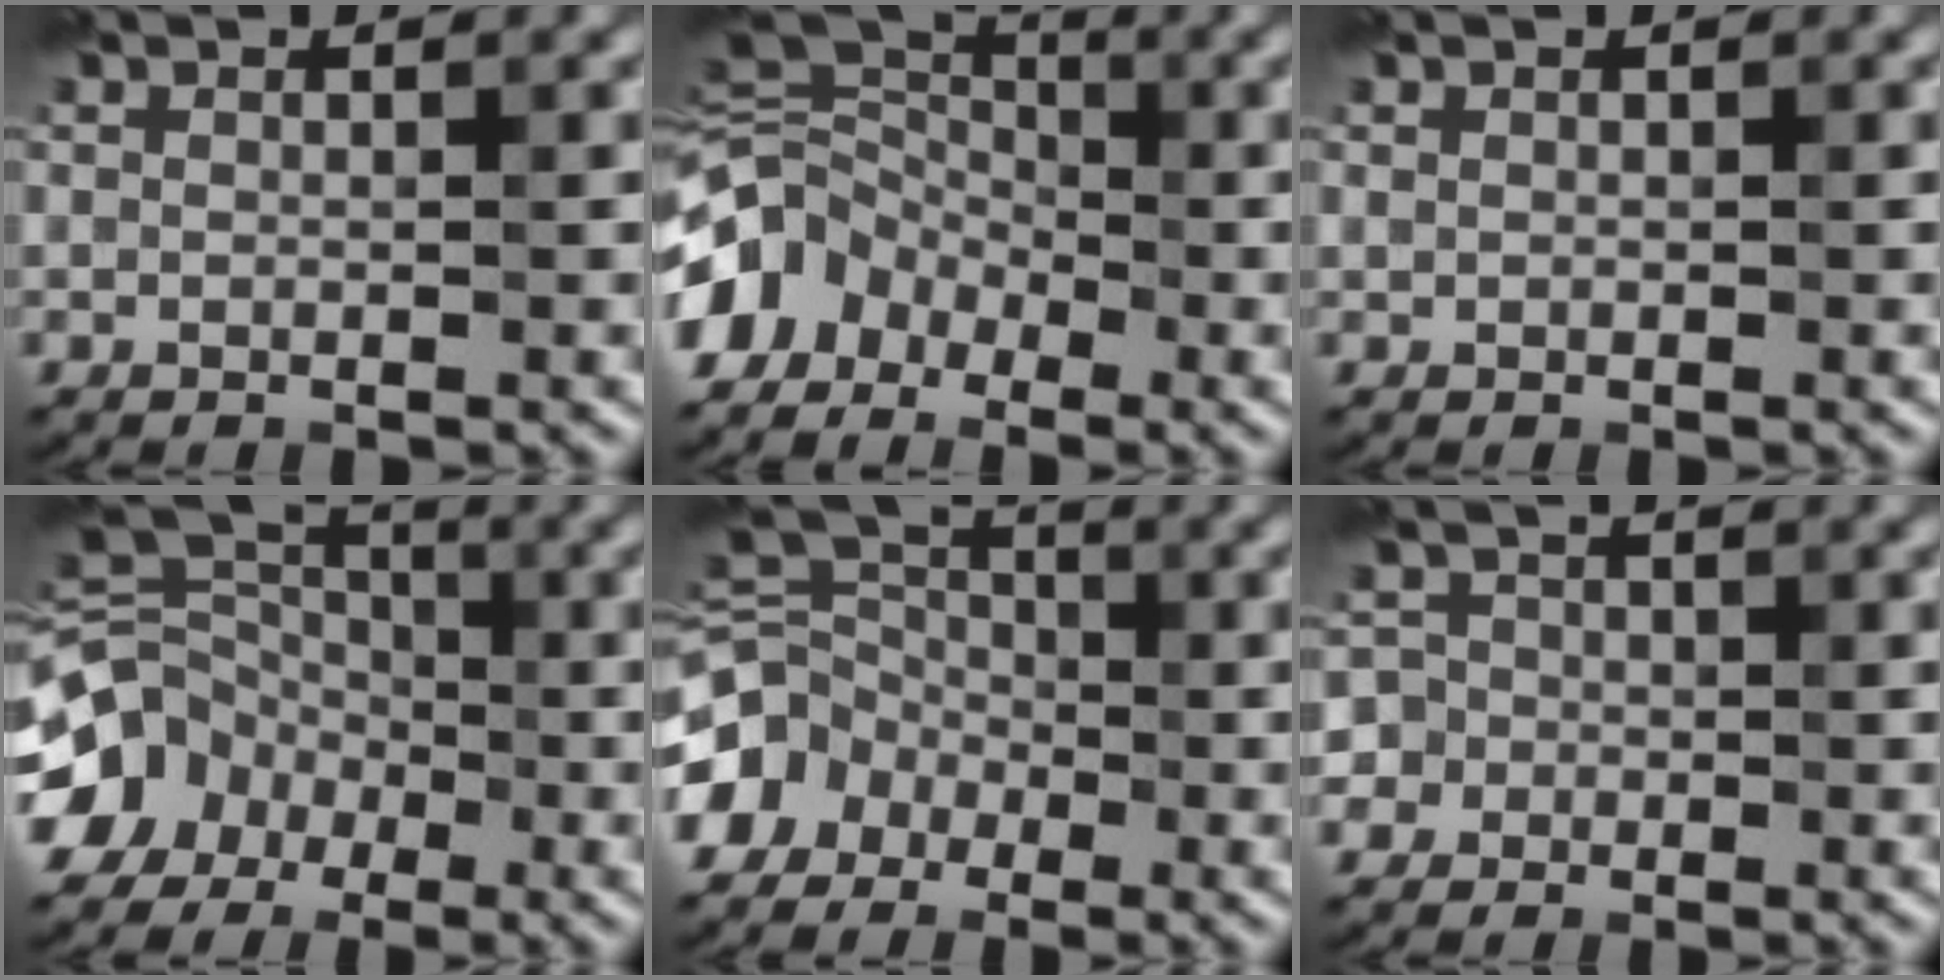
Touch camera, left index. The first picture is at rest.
{"total": 6.9, "force": [-3.8, 4.9, 2.9], "torque": [-0.038, 0.013, -0.077]}
{"total": 0.0}
{"total": 11.3, "force": [-5.5, 9.1, 3.7], "torque": [-0.083, -0.013, -0.114]}
{"total": 9.0, "force": [-4.1, 7.0, 3.9], "torque": [-0.073, -0.002, -0.086]}
{"total": 5.2, "force": [-1.9, 4.7, 0.6], "torque": [-0.004, 0.018, -0.066]}